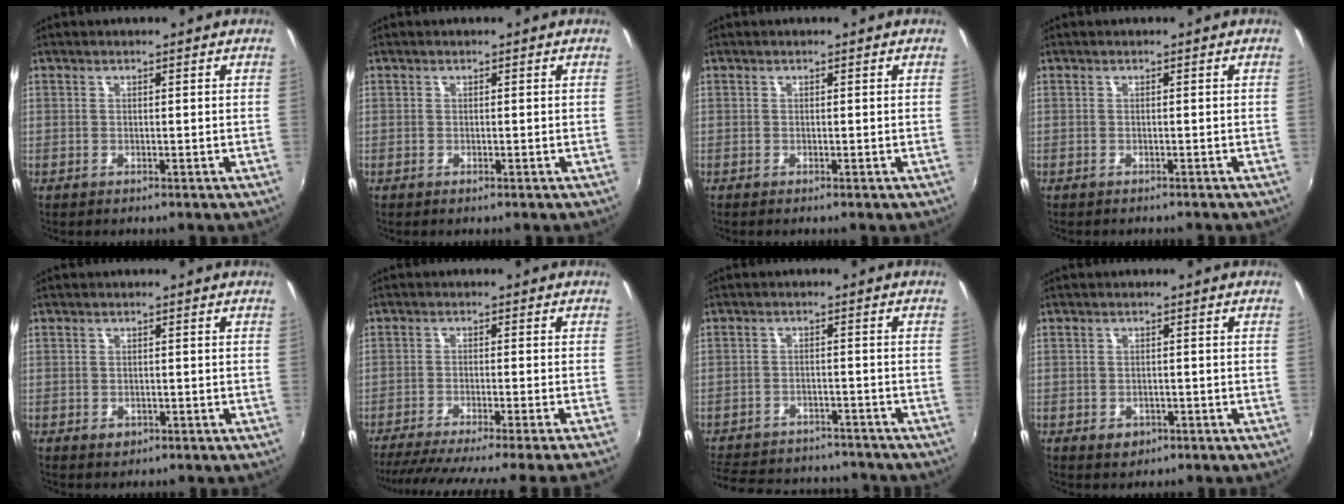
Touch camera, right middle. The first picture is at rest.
{"total": 0.0}
{"total": 0.0}
{"total": 1.2, "force": [-1.1, 0.3, 0.3], "torque": [-0.009, -0.007, -0.016]}
{"total": 1.7, "force": [-0.8, 1.3, 0.7], "torque": [-0.014, -0.003, -0.010]}
{"total": 13.9, "force": [-12.4, -2.8, 5.7], "torque": [-0.113, -0.032, -0.190]}
{"total": 19.0, "force": [-16.2, 7.3, 6.7], "torque": [-0.160, 0.014, -0.220]}
{"total": 2.9, "force": [-1.4, 2.2, 1.3], "torque": [-0.027, -0.004, -0.016]}